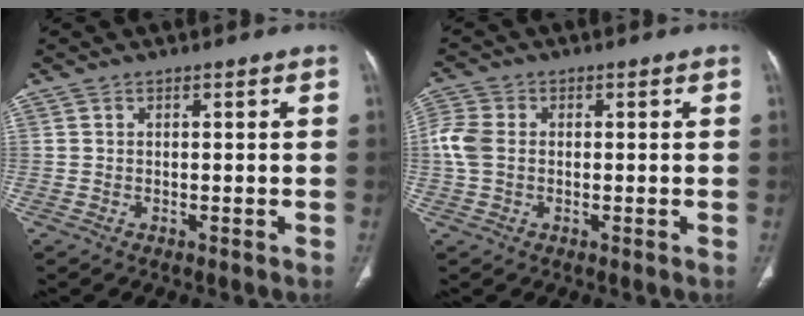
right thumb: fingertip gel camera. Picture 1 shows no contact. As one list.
[{"total": 5.1, "force": [0.0, 3.8, 3.4], "torque": [-0.096, 0.011, -0.005]}]